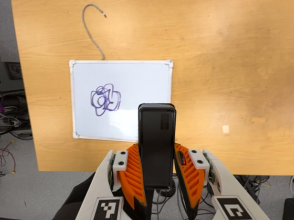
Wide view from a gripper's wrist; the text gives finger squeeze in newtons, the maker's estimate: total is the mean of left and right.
{"total": 6.1, "left": 4.0, "right": 8.2}